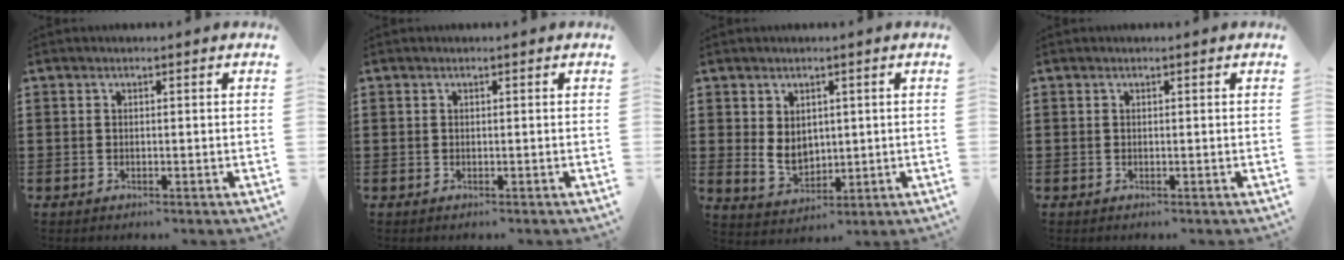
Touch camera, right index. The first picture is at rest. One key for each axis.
{"total": 0.0}
{"total": 4.4, "fx": 0.8, "fy": 3.4, "fz": 2.7, "tx": -0.052, "ty": 0.005, "tz": 0.015}
{"total": 0.0}